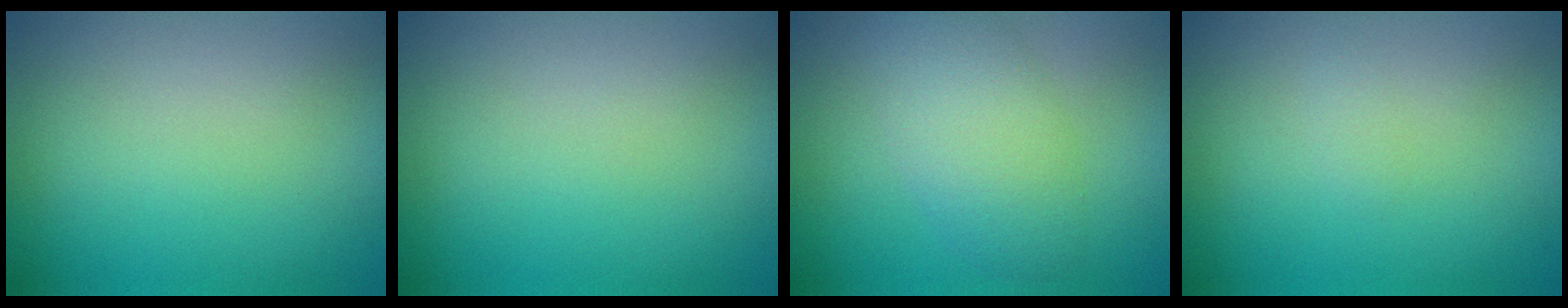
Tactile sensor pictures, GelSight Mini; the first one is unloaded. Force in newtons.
{"total": 0.0}
{"total": 4.5, "press": 4.5, "slide": 0.1}
{"total": 0.6, "press": 0.6, "slide": 0.0}